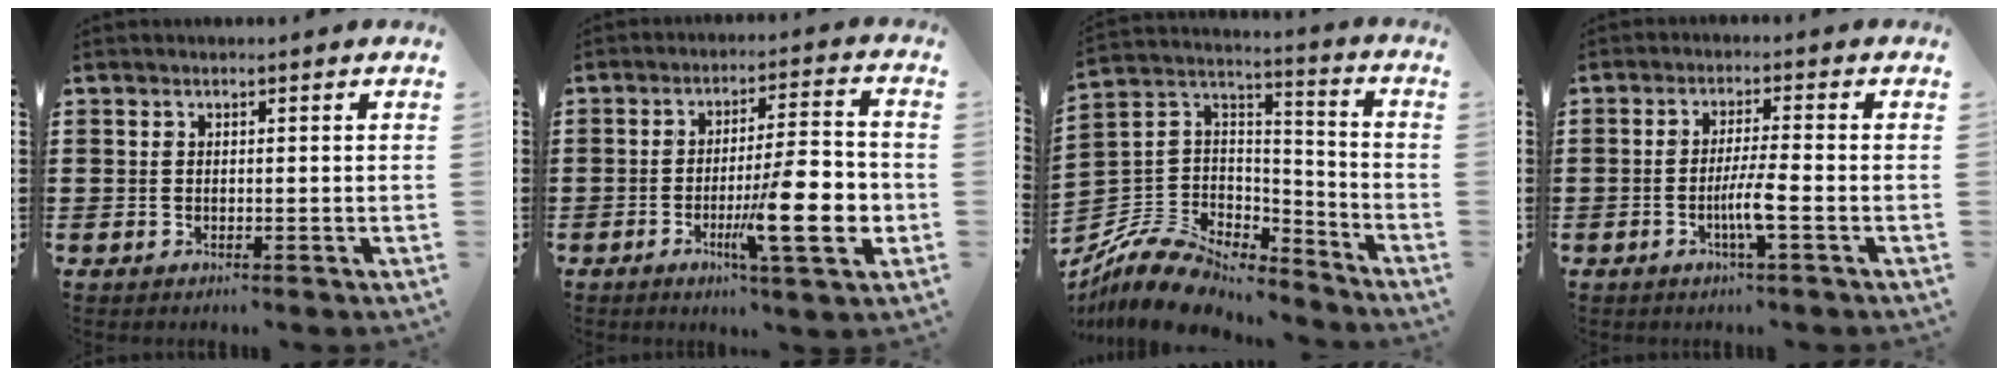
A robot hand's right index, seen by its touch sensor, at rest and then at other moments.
{"total": 13.4, "force": [-3.8, 2.4, 12.6], "torque": [-0.198, -0.008, -0.063]}
{"total": 9.5, "force": [-8.3, 4.0, 2.4], "torque": [-0.071, 0.008, -0.165]}
{"total": 4.7, "force": [-1.7, -0.1, 4.4], "torque": [-0.083, -0.012, -0.032]}